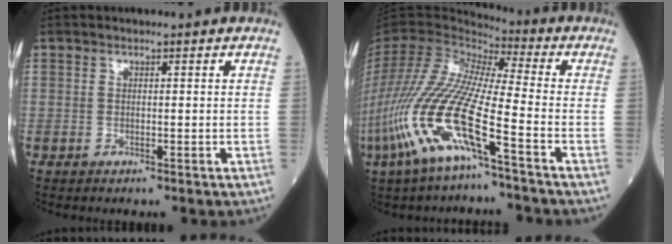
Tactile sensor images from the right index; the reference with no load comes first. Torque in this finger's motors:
{"motor_torque": [1.35, -0.79, 1.05, 0.21]}